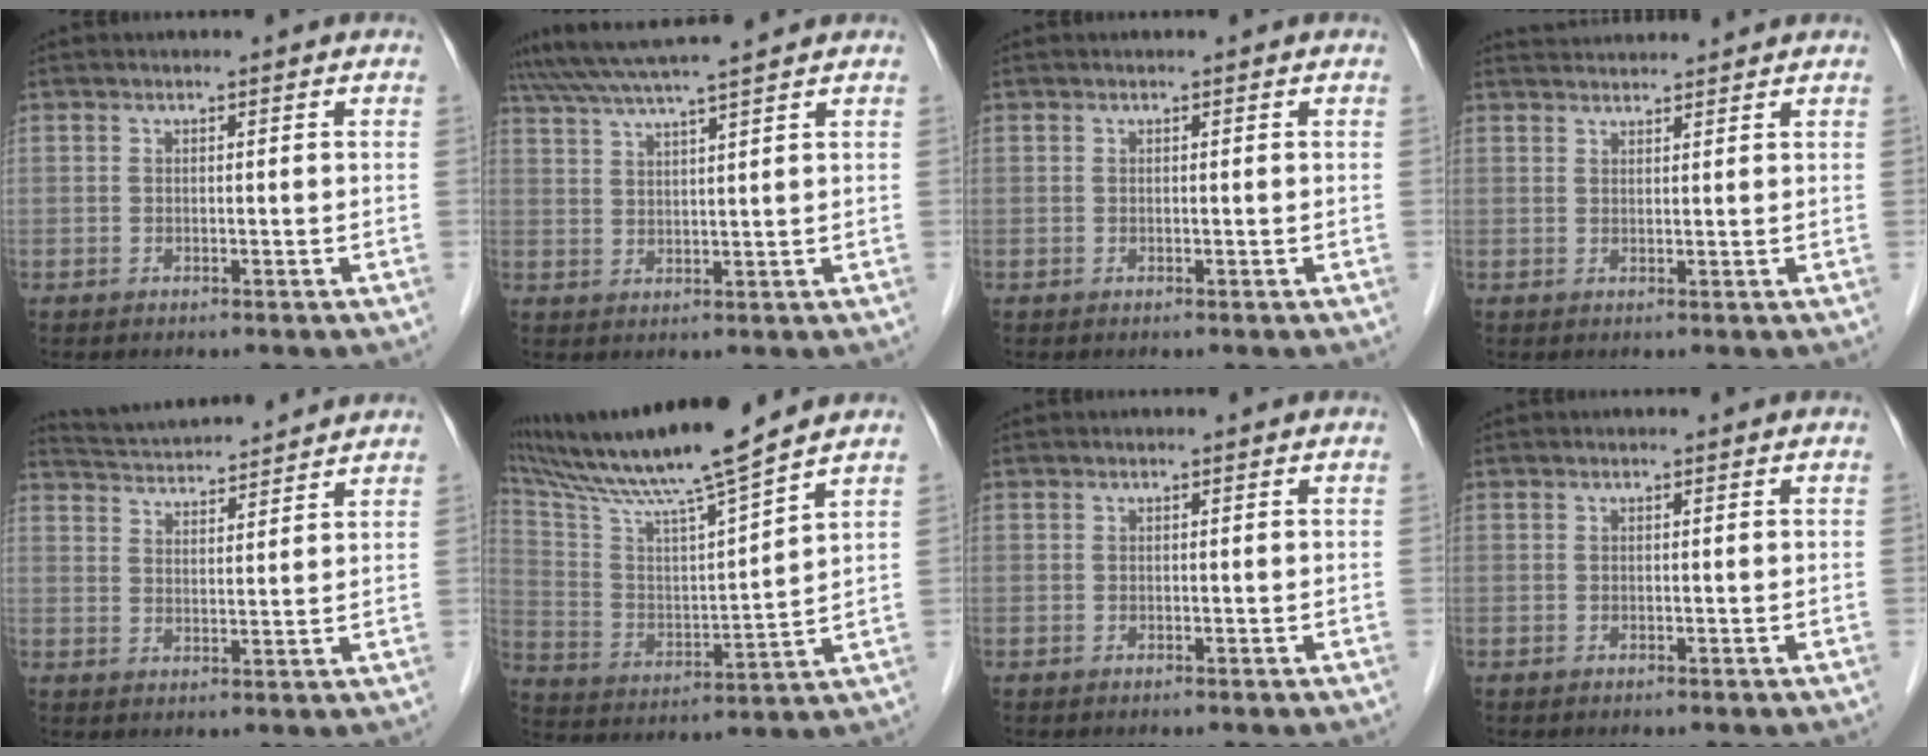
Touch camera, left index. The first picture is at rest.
{"total": 9.3, "force": [8.2, -1.3, 4.2], "torque": [-0.078, 0.027, 0.130]}
{"total": 0.0}
{"total": 4.7, "force": [4.7, 0.1, 0.6], "torque": [-0.013, 0.034, 0.072]}
{"total": 12.5, "force": [11.9, 0.7, 3.7], "torque": [-0.074, 0.025, 0.180]}
{"total": 17.4, "force": [14.8, -1.0, 9.2], "torque": [-0.174, 0.005, 0.260]}
{"total": 0.0}
{"total": 0.0}